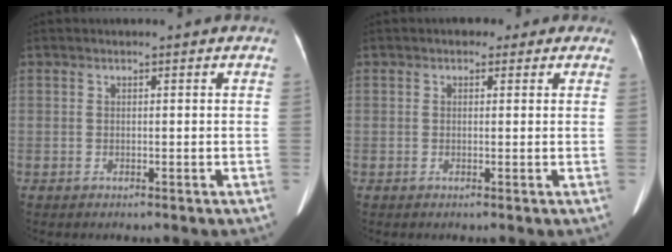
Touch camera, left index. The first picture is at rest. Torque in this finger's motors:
{"motor_torque": [0.94, -1.20, 0.04, 0.00]}